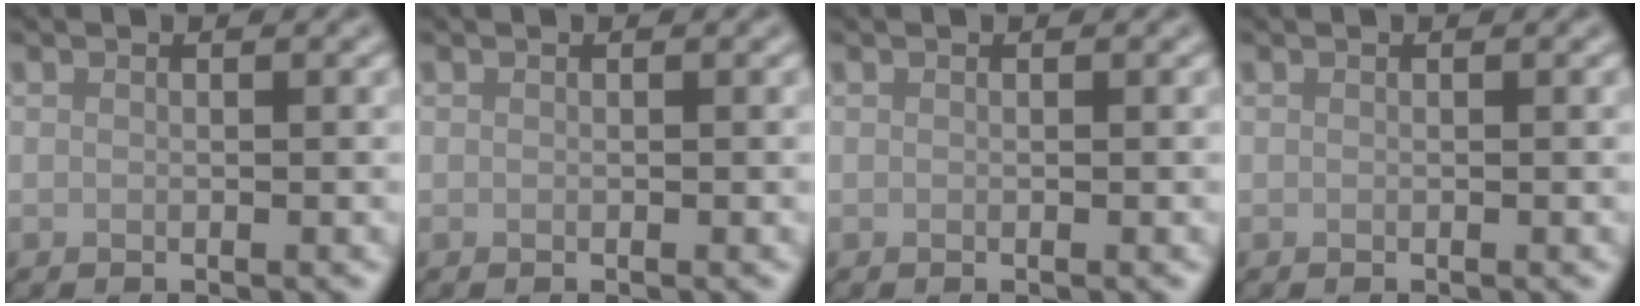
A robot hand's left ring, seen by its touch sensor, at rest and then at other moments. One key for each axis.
{"total": 0.0}
{"total": 0.0}
{"total": 0.0}